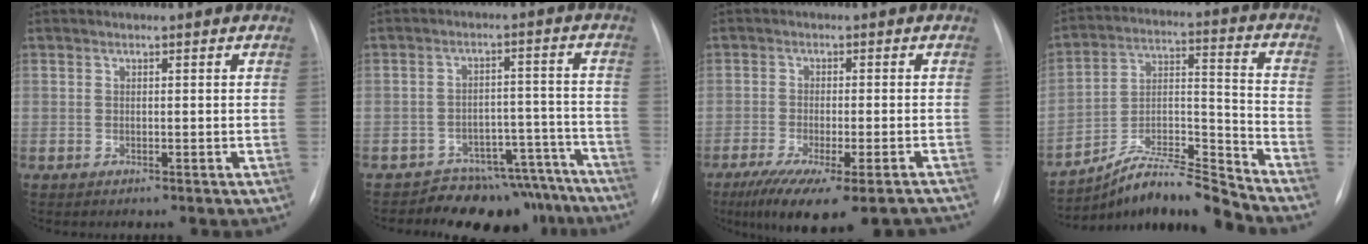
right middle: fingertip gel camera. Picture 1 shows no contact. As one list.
[{"total": 12.5, "force": [-11.4, 5.0, 0.6], "torque": [0.032, 0.052, -0.146]}, {"total": 15.6, "force": [-12.7, 2.7, 8.8], "torque": [-0.112, -0.019, -0.181]}, {"total": 13.0, "force": [-12.4, -0.7, 3.9], "torque": [-0.061, 0.039, -0.223]}]